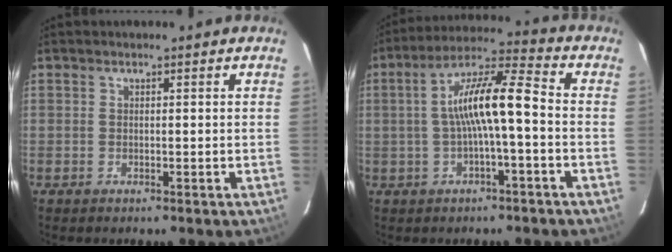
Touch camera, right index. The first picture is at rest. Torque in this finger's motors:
{"motor_torque": [0.84, -0.46, 0.62, 0.21]}